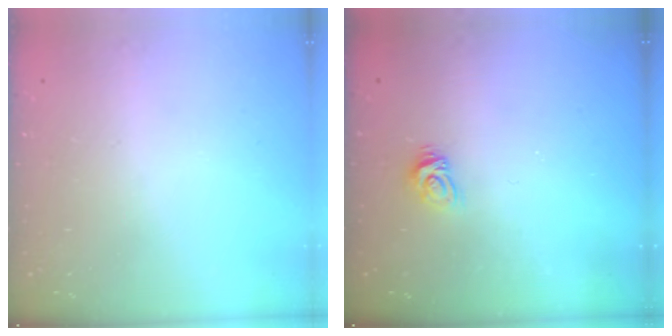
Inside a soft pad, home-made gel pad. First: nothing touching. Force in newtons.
{"total": 5.5, "press": 5.5, "slide": 0.4}